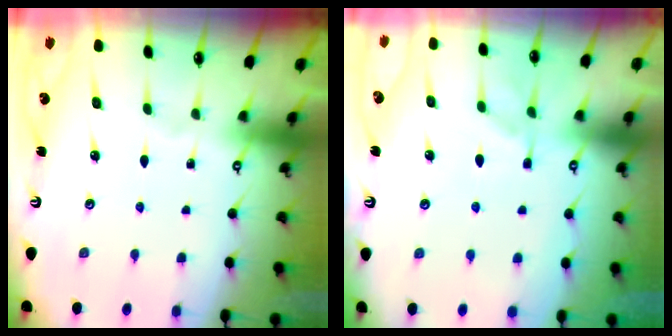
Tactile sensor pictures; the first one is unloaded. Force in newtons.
{"total": 1.1, "press": 0.0, "slide": 1.1}